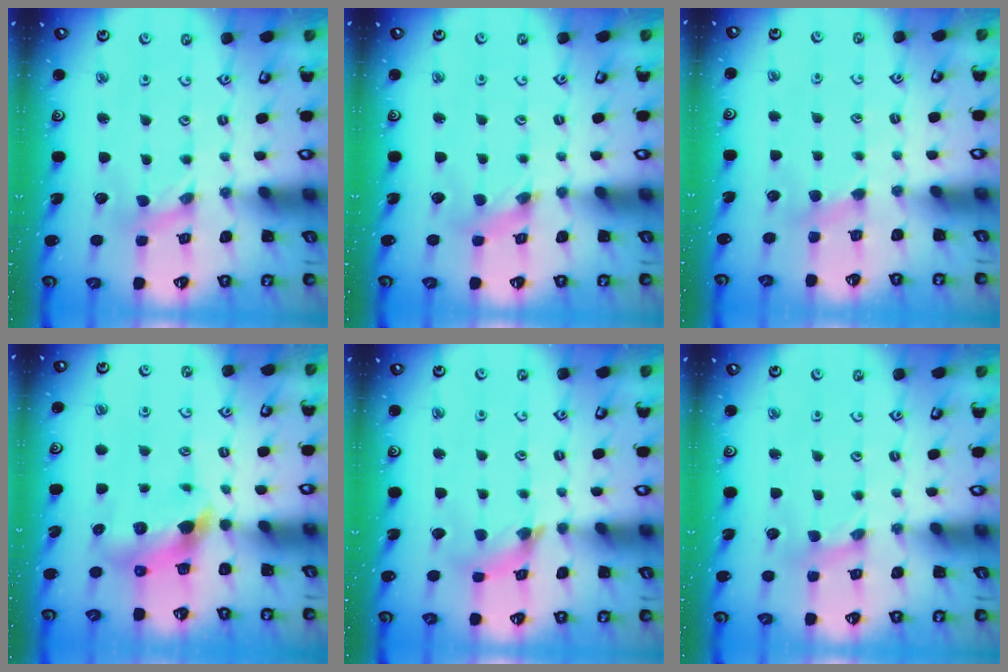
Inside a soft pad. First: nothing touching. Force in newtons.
{"total": 0.9, "press": 0.9, "slide": 0.2}
{"total": 3.0, "press": 2.9, "slide": 0.5}
{"total": 5.4, "press": 5.4, "slide": 0.5}
{"total": 3.9, "press": 3.9, "slide": 0.4}
{"total": 1.5, "press": 1.5, "slide": 0.3}